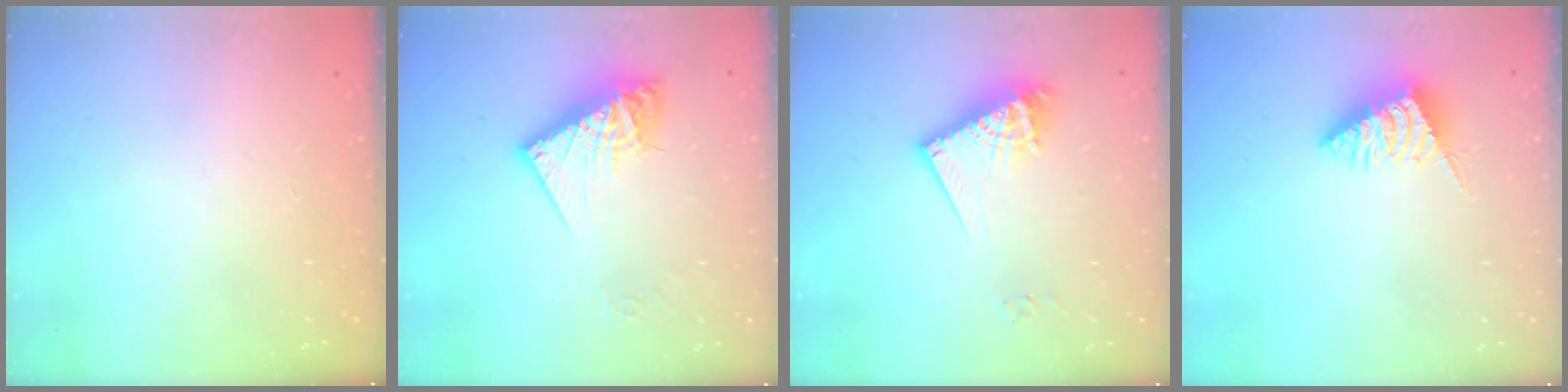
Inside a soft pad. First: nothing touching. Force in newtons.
{"total": 13.0, "press": 13.0, "slide": 1.0}
{"total": 13.0, "press": 12.9, "slide": 1.2}
{"total": 4.9, "press": 4.9, "slide": 0.2}